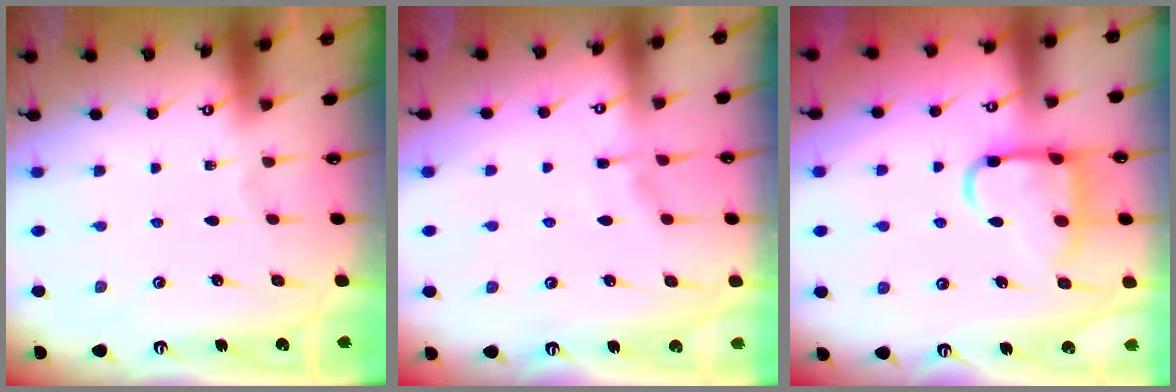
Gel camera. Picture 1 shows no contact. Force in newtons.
{"total": 2.6, "press": 2.5, "slide": 0.6}
{"total": 13.2, "press": 13.1, "slide": 1.3}